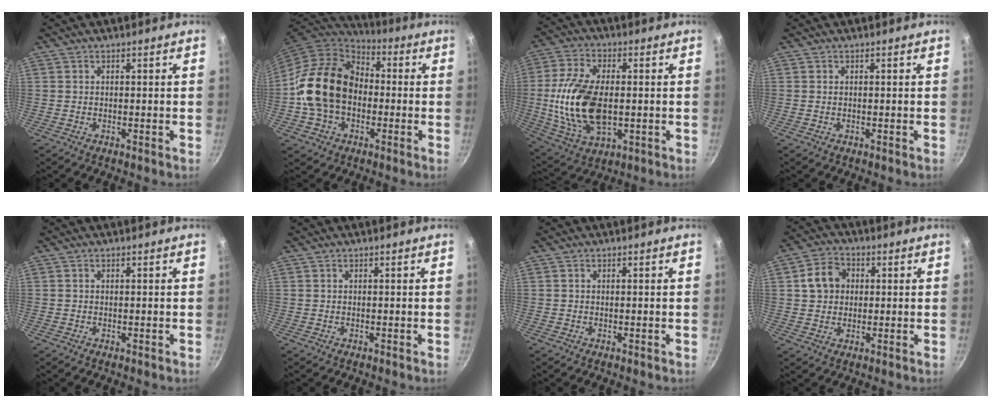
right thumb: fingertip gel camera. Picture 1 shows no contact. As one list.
[{"total": 17.5, "force": [-1.3, 13.4, 11.3], "torque": [-0.173, 0.037, -0.033]}, {"total": 17.2, "force": [-0.7, 9.5, 14.3], "torque": [-0.278, 0.005, -0.010]}, {"total": 0.0}, {"total": 0.0}, {"total": 0.0}, {"total": 0.0}, {"total": 7.2, "force": [1.3, 6.0, 3.6], "torque": [-0.039, 0.014, 0.013]}]